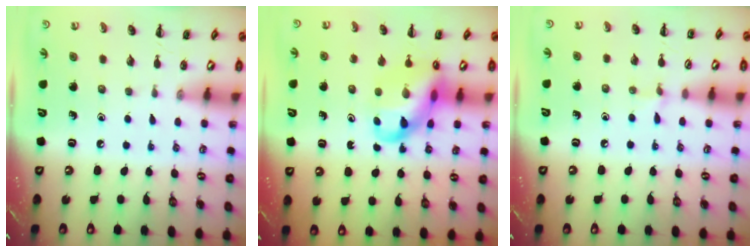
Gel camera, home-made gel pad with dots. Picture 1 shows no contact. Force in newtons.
{"total": 14.6, "press": 14.2, "slide": 3.4}
{"total": 4.9, "press": 4.6, "slide": 1.5}